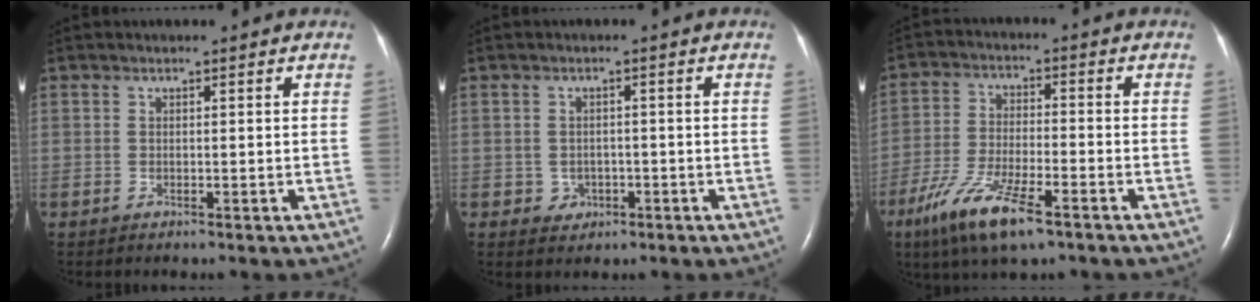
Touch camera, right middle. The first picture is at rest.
{"total": 2.3, "force": [-0.8, 2.0, 0.7], "torque": [-0.010, 0.007, -0.003]}
{"total": 10.9, "force": [-6.7, 2.2, 8.4], "torque": [-0.173, -0.022, -0.119]}